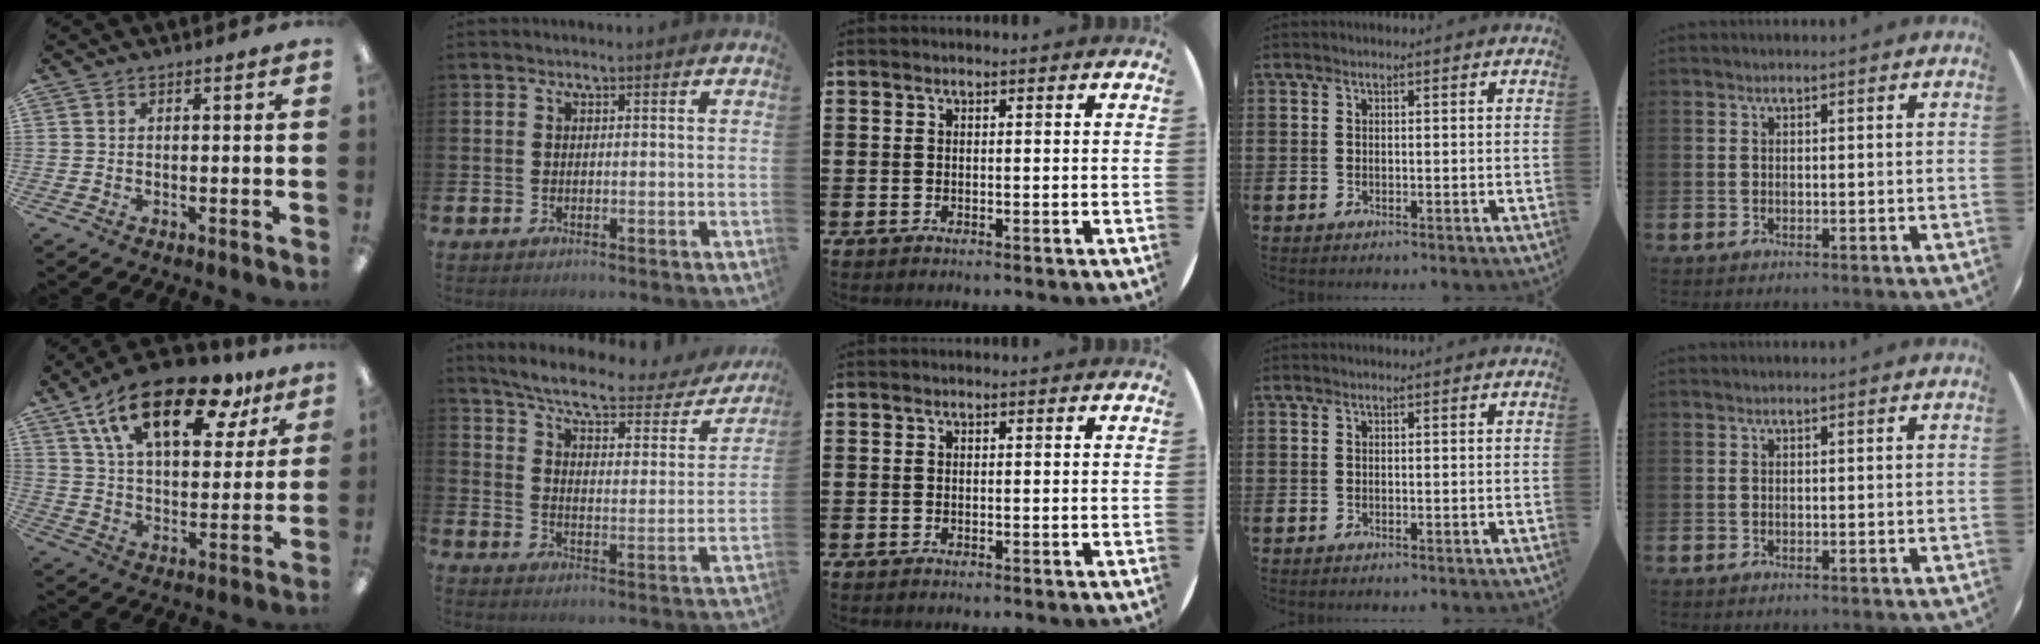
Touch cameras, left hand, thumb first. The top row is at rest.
{"thumb": {"total": 21.3, "force": [12.6, 9.7, 14.2], "torque": [-0.234, -0.056, 0.212]}, "index": {"total": 7.1, "force": [6.2, 1.2, 3.3], "torque": [-0.083, -0.042, 0.098]}}